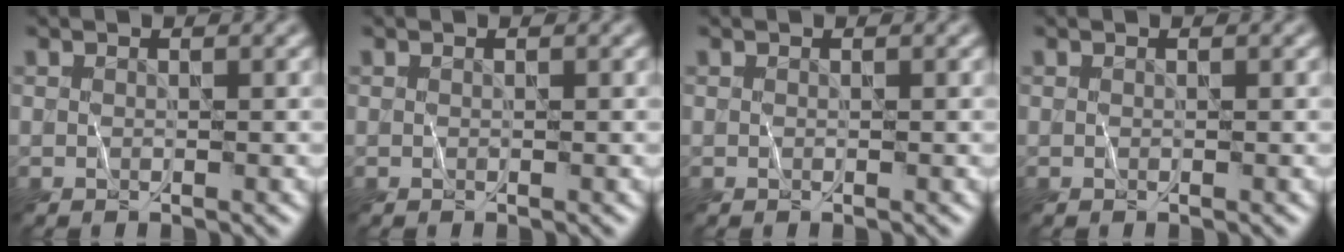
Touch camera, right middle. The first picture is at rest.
{"total": 0.0}
{"total": 0.0}
{"total": 0.0}